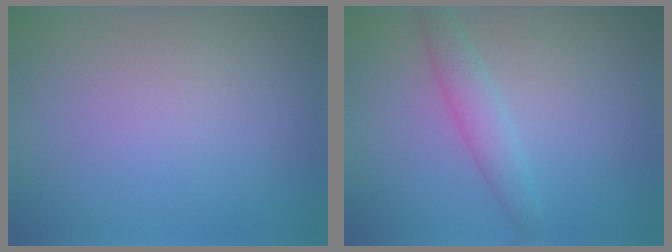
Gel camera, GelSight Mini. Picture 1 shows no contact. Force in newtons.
{"total": 2.5, "press": 2.5, "slide": 0.0}